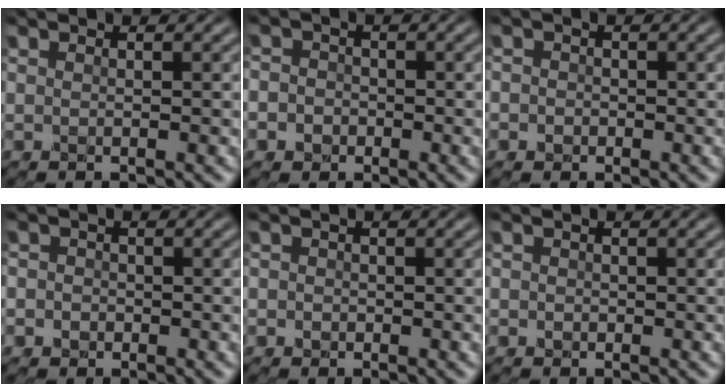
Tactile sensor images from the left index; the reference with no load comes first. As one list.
[{"total": 3.9, "force": [-1.1, 3.6, 1.1], "torque": [0.002, 0.011, -0.049]}, {"total": 1.5, "force": [-0.4, 1.4, 0.5], "torque": [0.006, 0.003, -0.020]}, {"total": 2.4, "force": [-0.5, 2.2, 0.8], "torque": [0.007, 0.013, -0.036]}, {"total": 1.2, "force": [-0.4, 1.0, 0.3], "torque": [0.005, 0.001, -0.014]}, {"total": 0.9, "force": [-0.4, 0.8, 0.2], "torque": [0.003, 0.000, -0.014]}]